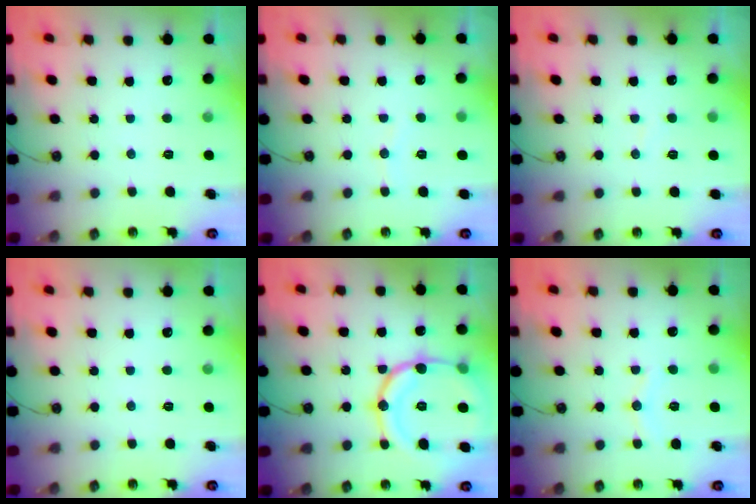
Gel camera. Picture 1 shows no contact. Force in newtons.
{"total": 4.8, "press": 4.7, "slide": 0.8}
{"total": 4.2, "press": 4.2, "slide": 0.2}
{"total": 0.0}
{"total": 19.1, "press": 19.1, "slide": 1.6}
{"total": 7.0, "press": 7.0, "slide": 0.2}